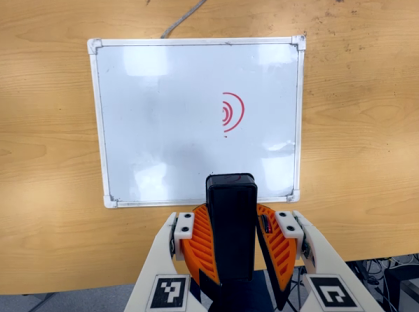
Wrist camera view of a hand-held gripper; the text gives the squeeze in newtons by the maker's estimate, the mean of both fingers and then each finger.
{"total": 9.5, "left": 9.3, "right": 9.7}